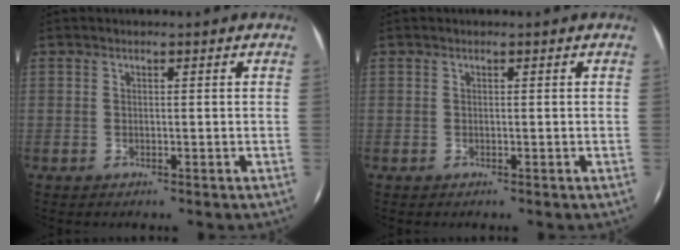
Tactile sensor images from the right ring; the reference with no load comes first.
{"total": 0.0}